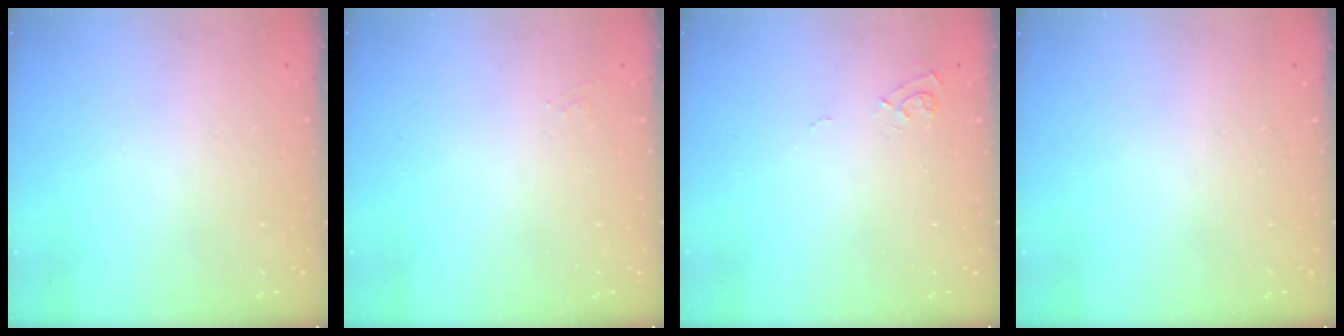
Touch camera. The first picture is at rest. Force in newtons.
{"total": 5.1, "press": 5.1, "slide": 0.5}
{"total": 6.8, "press": 6.8, "slide": 0.6}
{"total": 0.0}